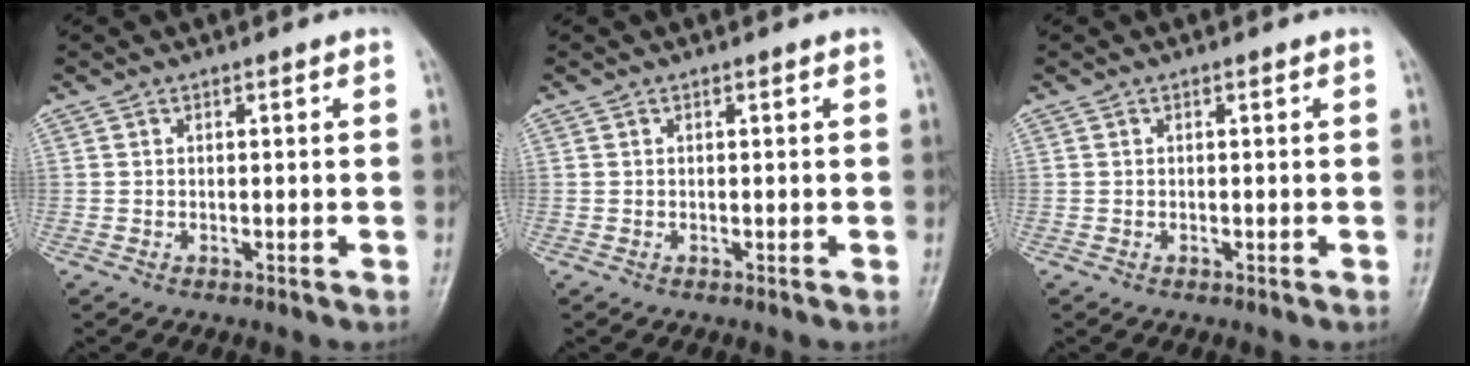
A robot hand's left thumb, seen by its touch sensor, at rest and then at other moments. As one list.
[{"total": 0.0}, {"total": 0.0}]